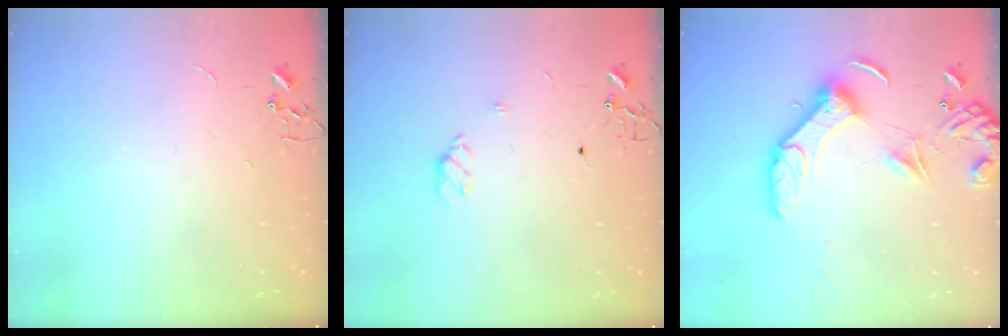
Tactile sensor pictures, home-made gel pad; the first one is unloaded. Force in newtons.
{"total": 5.6, "press": 5.6, "slide": 0.7}
{"total": 13.1, "press": 12.9, "slide": 2.6}